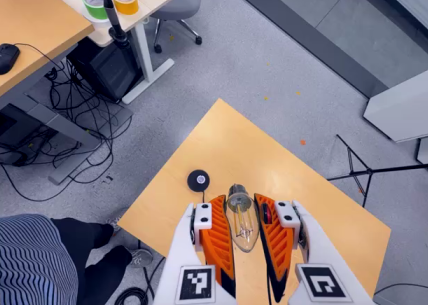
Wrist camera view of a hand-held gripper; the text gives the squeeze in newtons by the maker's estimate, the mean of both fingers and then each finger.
{"total": 22.9, "left": 24.8, "right": 21.1}